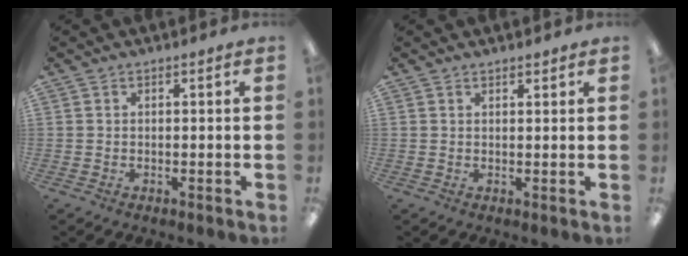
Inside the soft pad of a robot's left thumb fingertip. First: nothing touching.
{"total": 1.2, "force": [1.1, 0.4, 0.2], "torque": [0.005, -0.004, 0.019]}